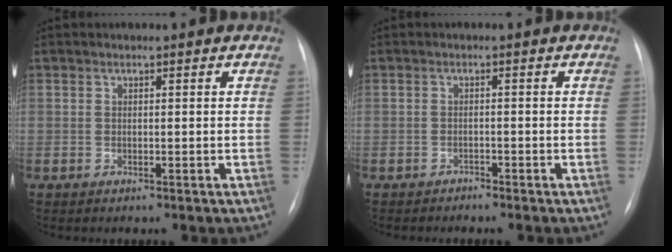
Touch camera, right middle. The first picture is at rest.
{"total": 0.9, "force": [-0.9, 0.2, -0.1], "torque": [0.002, -0.001, -0.015]}